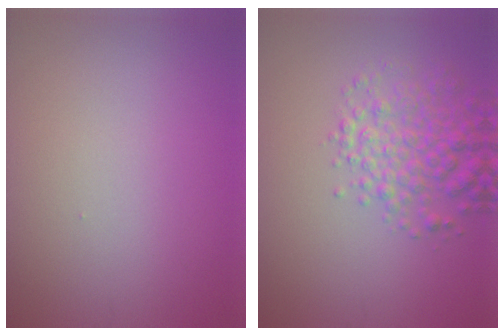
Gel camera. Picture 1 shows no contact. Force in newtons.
{"total": 4.6, "press": 4.6, "slide": 0.2}